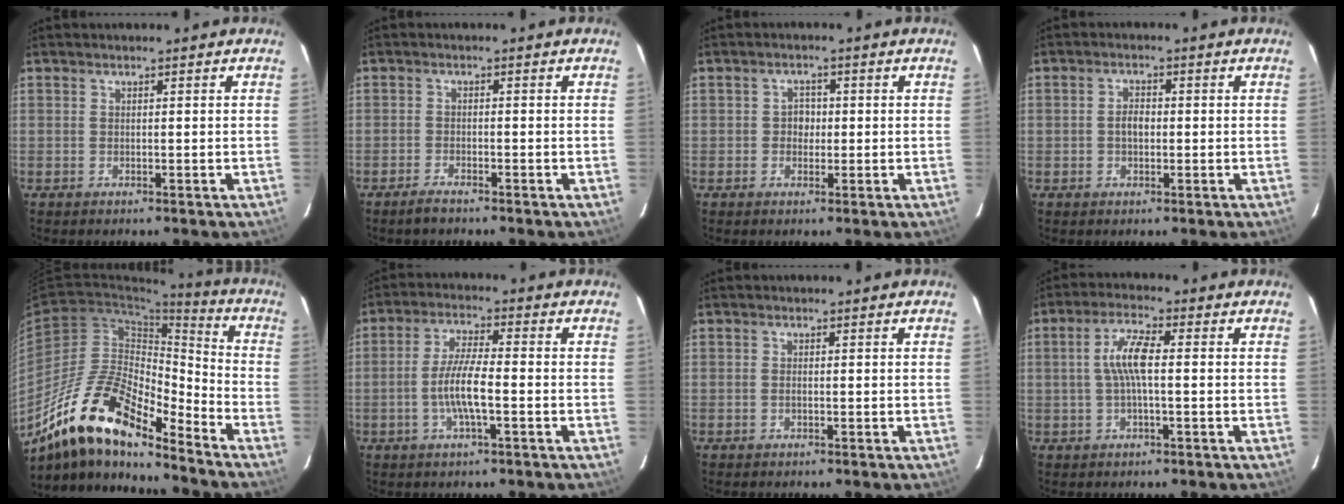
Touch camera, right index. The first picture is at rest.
{"total": 2.2, "force": [-1.9, 0.4, 1.0], "torque": [-0.032, -0.001, -0.038]}
{"total": 2.4, "force": [-0.3, 2.2, 0.8], "torque": [-0.011, 0.008, -0.006]}
{"total": 2.7, "force": [-0.3, 1.8, 1.9], "torque": [-0.035, 0.006, -0.006]}
{"total": 18.8, "force": [-14.3, 5.1, 11.0], "torque": [-0.195, -0.006, -0.271]}
{"total": 7.3, "force": [-2.1, 1.1, 6.9], "torque": [-0.137, -0.001, -0.041]}
{"total": 0.6, "force": [-0.2, 0.2, 0.5], "torque": [-0.011, 0.001, -0.005]}
{"total": 6.0, "force": [-0.1, 1.2, 5.9], "torque": [-0.118, 0.010, 0.001]}